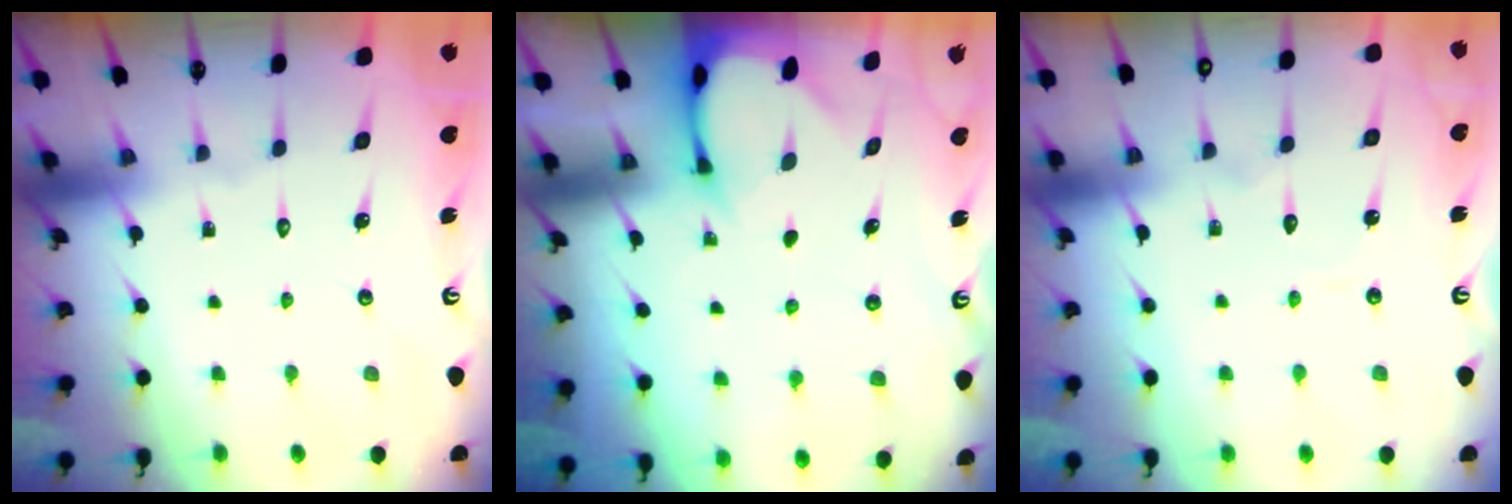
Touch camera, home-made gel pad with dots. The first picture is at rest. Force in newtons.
{"total": 2.6, "press": 2.6, "slide": 0.3}
{"total": 4.0, "press": 4.0, "slide": 0.3}